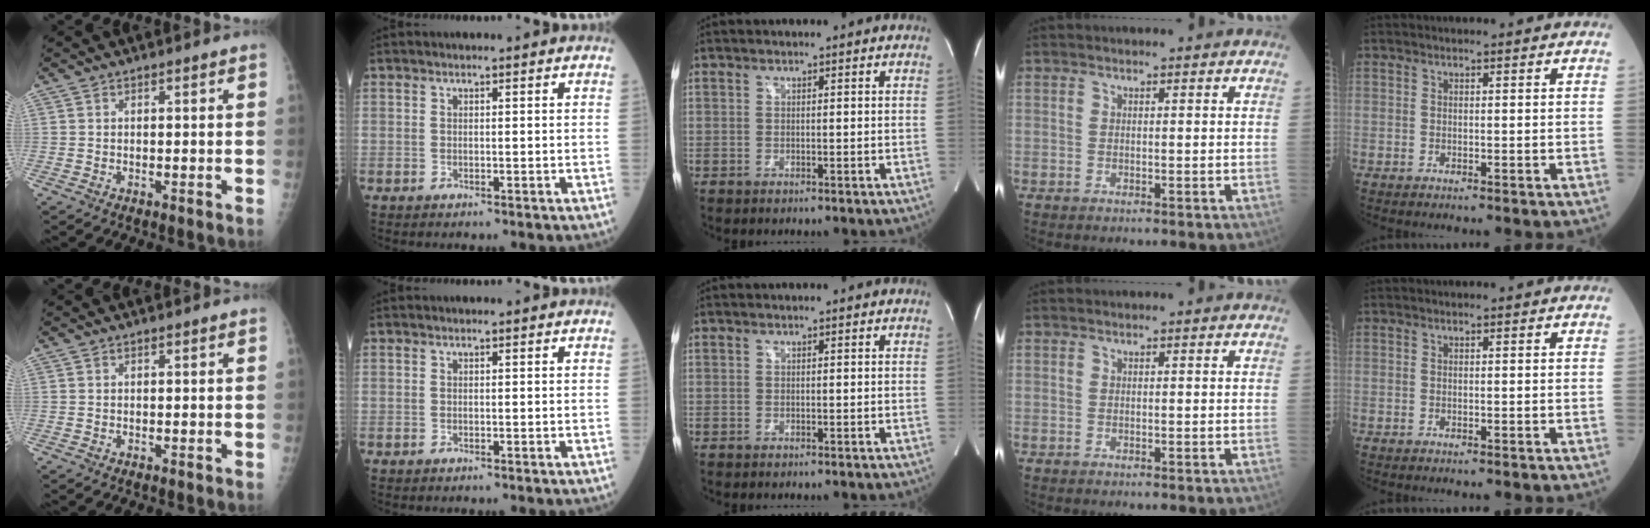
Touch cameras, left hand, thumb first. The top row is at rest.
{}